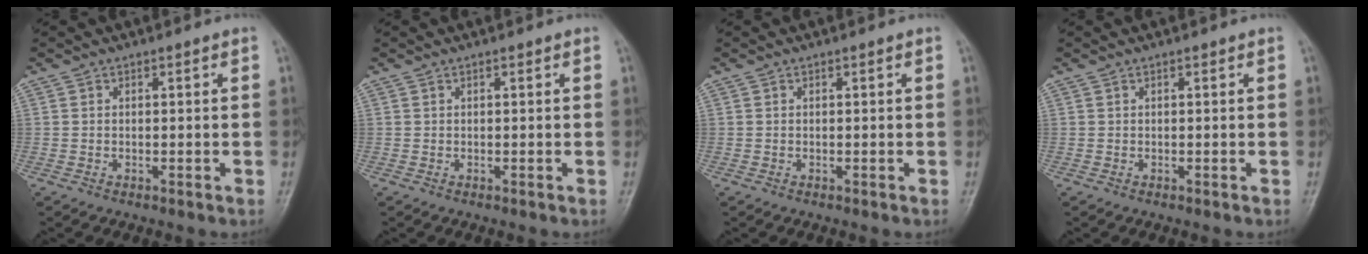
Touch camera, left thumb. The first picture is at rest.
{"total": 0.0}
{"total": 0.0}
{"total": 0.0}